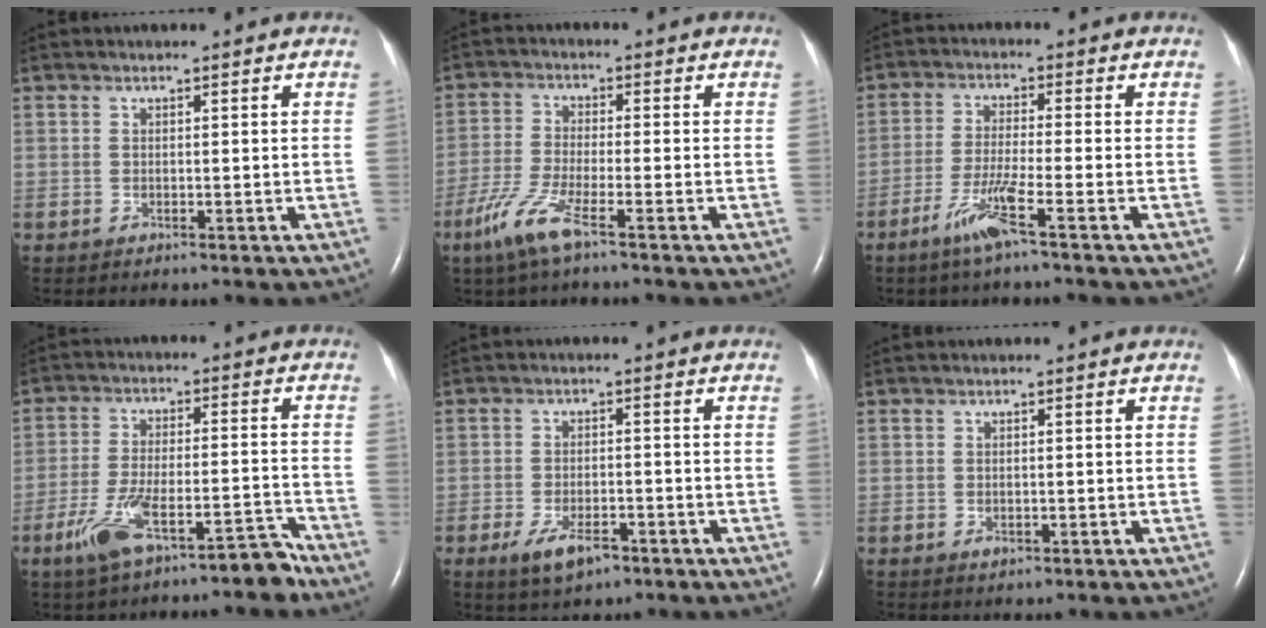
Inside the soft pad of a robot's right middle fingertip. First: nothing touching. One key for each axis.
{"total": 6.4, "fx": -4.0, "fy": 0.3, "fz": 5.0, "tx": -0.115, "ty": -0.014, "tz": -0.085}
{"total": 5.8, "fx": -3.5, "fy": -0.8, "fz": 4.6, "tx": -0.094, "ty": -0.013, "tz": -0.073}
{"total": 10.1, "fx": -7.4, "fy": 2.3, "fz": 6.5, "tx": -0.120, "ty": 0.012, "tz": -0.126}
{"total": 5.3, "fx": -3.2, "fy": 2.1, "fz": 3.7, "tx": -0.079, "ty": -0.007, "tz": -0.049}
{"total": 0.8, "fx": -0.4, "fy": 0.6, "fz": 0.4, "tx": -0.010, "ty": -0.002, "tz": -0.002}